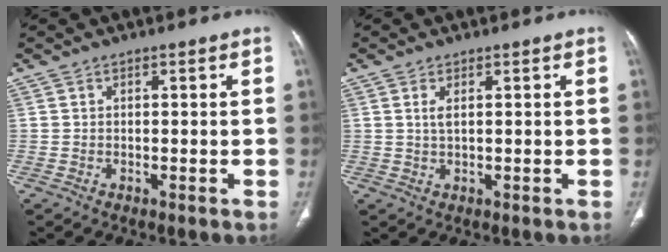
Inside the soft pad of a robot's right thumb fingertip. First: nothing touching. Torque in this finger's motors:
{"motor_torque": [-0.37, -0.26, 0.13, 0.55, 0.09]}